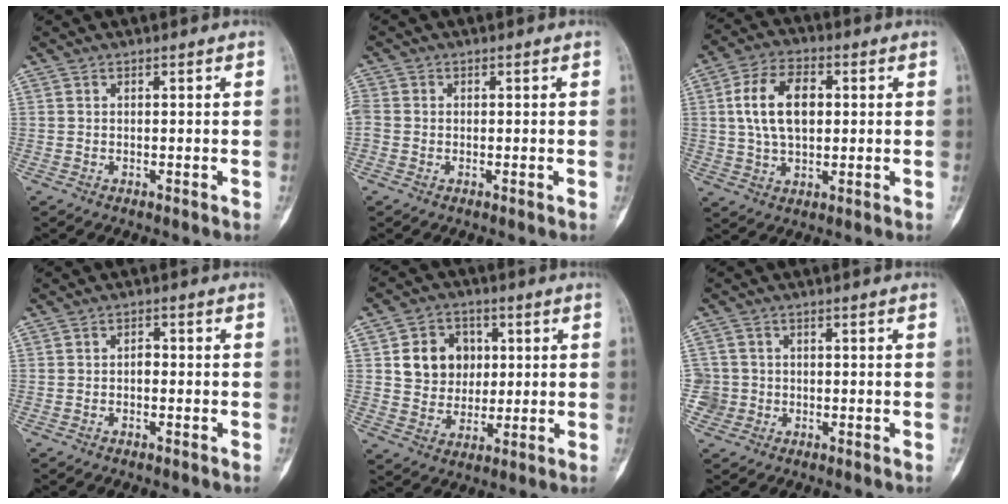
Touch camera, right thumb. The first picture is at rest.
{"total": 2.9, "force": [-0.3, 2.5, 1.5], "torque": [-0.040, 0.004, -0.008]}
{"total": 11.4, "force": [1.7, 6.9, 8.9], "torque": [-0.151, 0.010, 0.030]}
{"total": 1.6, "force": [-0.5, 1.0, 1.1], "torque": [-0.011, 0.008, -0.011]}
{"total": 10.3, "force": [2.2, 8.9, 4.8], "torque": [-0.031, -0.004, 0.040]}
{"total": 3.4, "force": [-0.7, 3.3, -0.3], "torque": [0.024, 0.013, -0.018]}